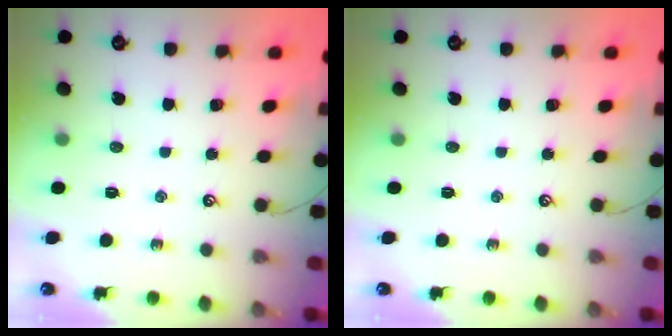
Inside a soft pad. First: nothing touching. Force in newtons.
{"total": 0.0}